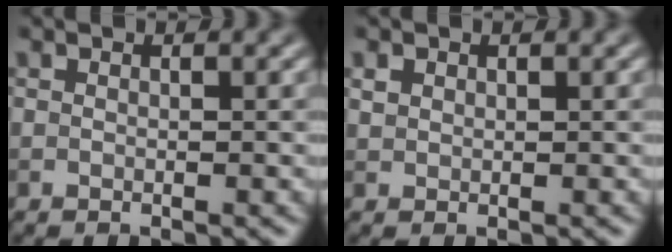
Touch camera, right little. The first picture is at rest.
{"total": 0.9, "force": [0.5, 0.7, 0.3], "torque": [-0.006, 0.001, 0.010]}